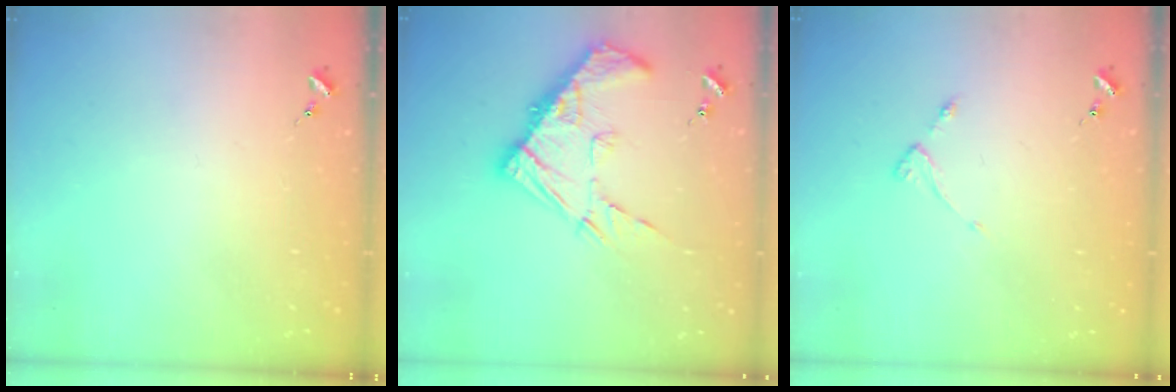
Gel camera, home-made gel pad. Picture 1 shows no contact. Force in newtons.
{"total": 15.9, "press": 15.8, "slide": 1.5}
{"total": 2.8, "press": 2.7, "slide": 0.5}